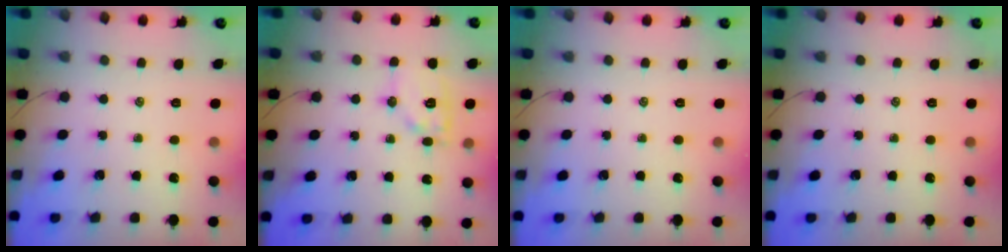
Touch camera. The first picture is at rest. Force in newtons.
{"total": 11.3, "press": 11.3, "slide": 0.3}
{"total": 0.0}
{"total": 0.0}